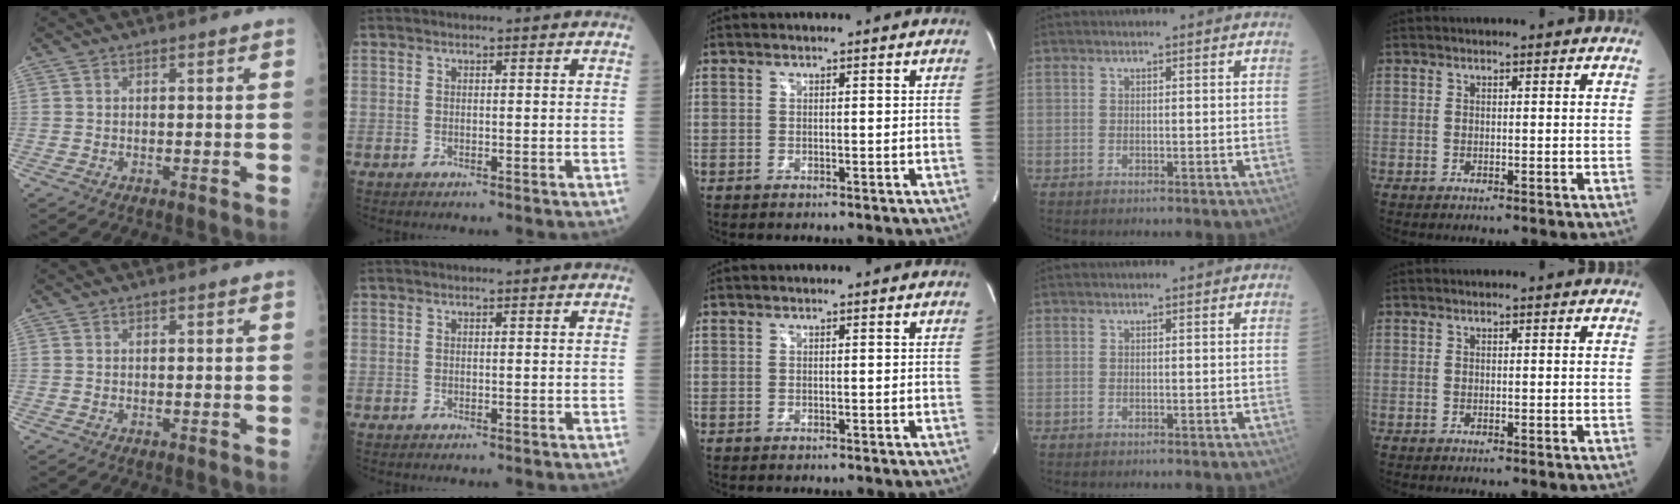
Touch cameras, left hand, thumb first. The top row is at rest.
{}